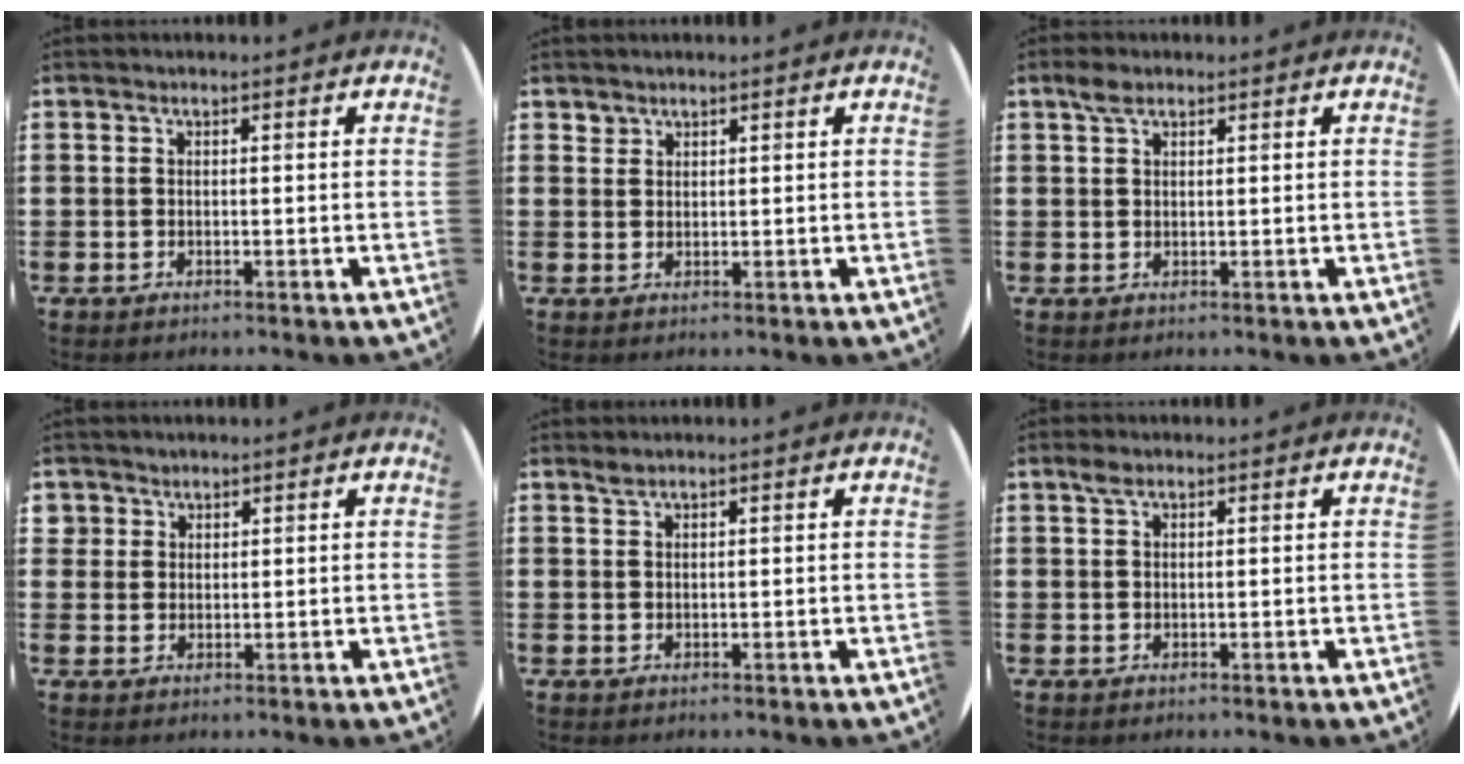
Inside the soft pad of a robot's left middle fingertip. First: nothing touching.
{"total": 1.4, "force": [1.3, 0.5, -0.2], "torque": [0.008, -0.003, 0.025]}
{"total": 2.2, "force": [1.5, 1.1, 1.1], "torque": [-0.016, 0.003, 0.026]}
{"total": 2.1, "force": [1.6, 1.5, 0.1], "torque": [0.000, 0.003, 0.029]}
{"total": 0.7, "force": [0.7, 0.0, 0.2], "torque": [-0.005, -0.001, 0.013]}
{"total": 1.3, "force": [0.8, 0.7, 0.8], "torque": [-0.010, 0.003, 0.012]}